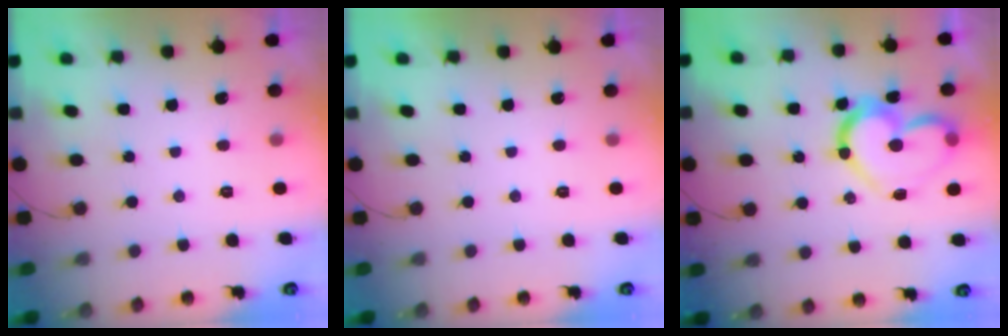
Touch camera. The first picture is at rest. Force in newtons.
{"total": 1.8, "press": 1.8, "slide": 0.0}
{"total": 16.8, "press": 16.7, "slide": 1.4}